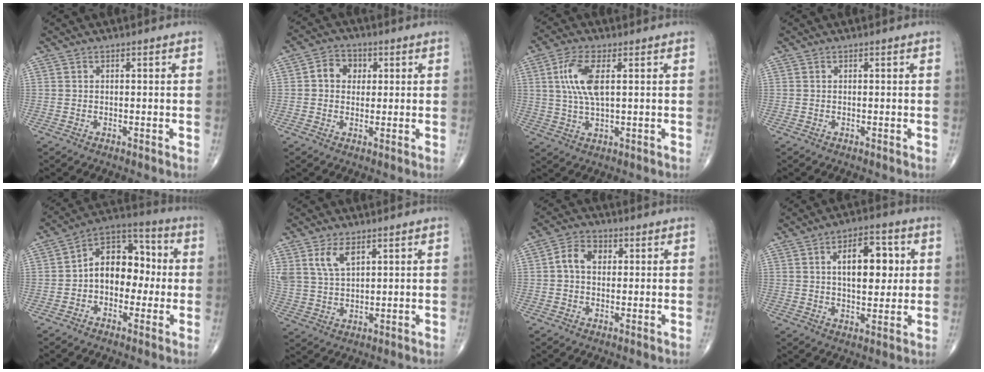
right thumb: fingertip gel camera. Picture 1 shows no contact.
{"total": 5.0, "force": [0.9, 4.2, 2.6], "torque": [-0.017, 0.007, 0.008]}
{"total": 8.4, "force": [2.0, 3.1, 7.5], "torque": [-0.170, 0.000, 0.041]}
{"total": 0.0}
{"total": 12.9, "force": [-0.4, 8.9, 9.3], "torque": [-0.104, 0.046, -0.022]}
{"total": 6.8, "force": [3.5, 3.6, 4.6], "torque": [-0.085, -0.011, 0.078]}
{"total": 5.2, "force": [0.7, 3.8, 3.5], "torque": [-0.054, 0.014, 0.006]}
{"total": 11.6, "force": [2.5, 6.0, 9.6], "torque": [-0.112, 0.000, 0.036]}